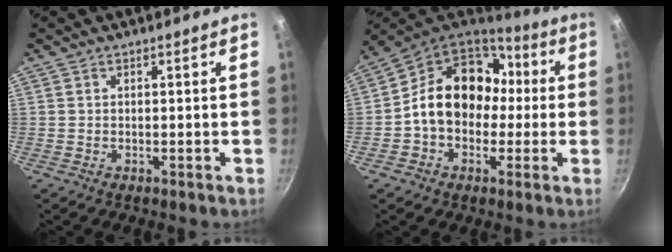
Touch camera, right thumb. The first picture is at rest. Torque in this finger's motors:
{"motor_torque": [2.29, 2.53, 1.65, -0.82, 0.14]}